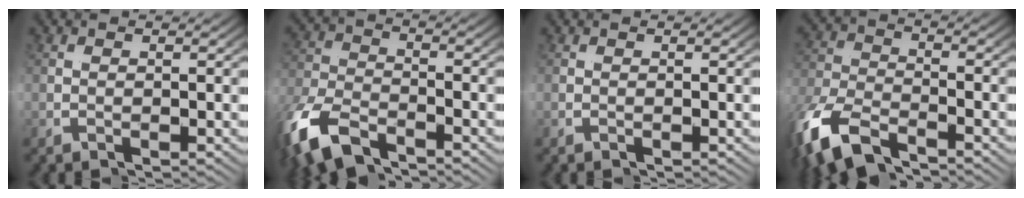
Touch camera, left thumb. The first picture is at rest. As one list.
[{"total": 5.9, "force": [-3.7, 3.3, 3.1], "torque": [-0.091, -0.009, -0.066]}, {"total": 0.0}, {"total": 5.8, "force": [-3.3, 3.2, 3.5], "torque": [-0.099, -0.001, -0.064]}]